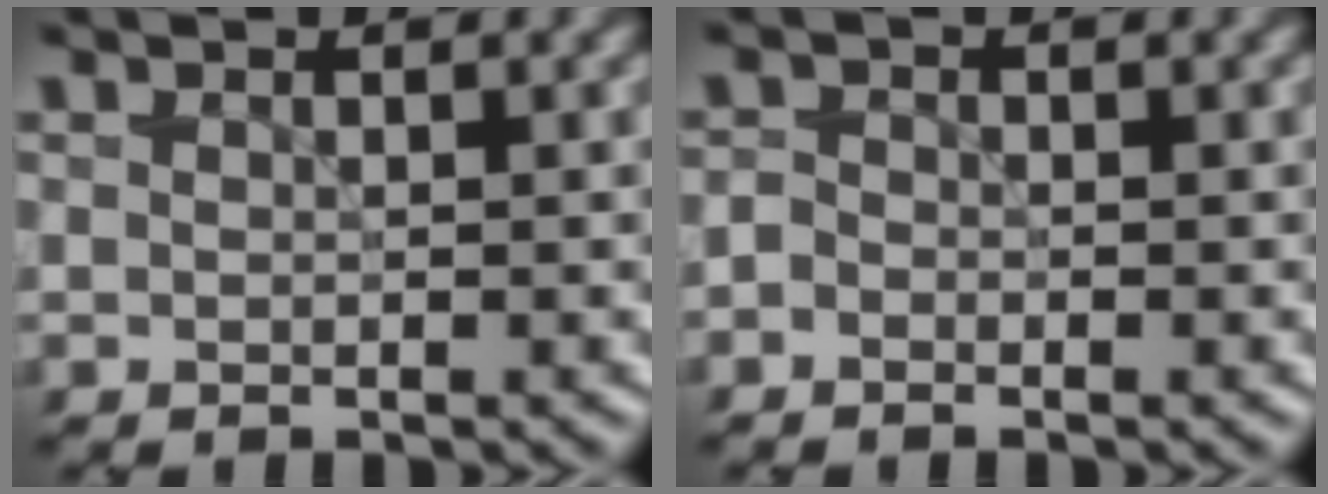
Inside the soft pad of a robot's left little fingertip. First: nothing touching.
{"total": 1.1, "force": [-0.8, 0.6, 0.4], "torque": [-0.013, 0.002, -0.019]}